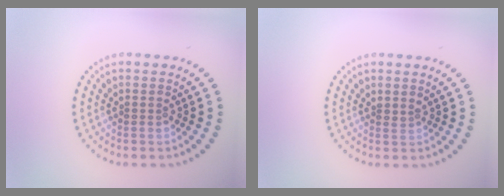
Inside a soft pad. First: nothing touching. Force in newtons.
{"total": 0.7, "press": 0.3, "slide": 0.6}